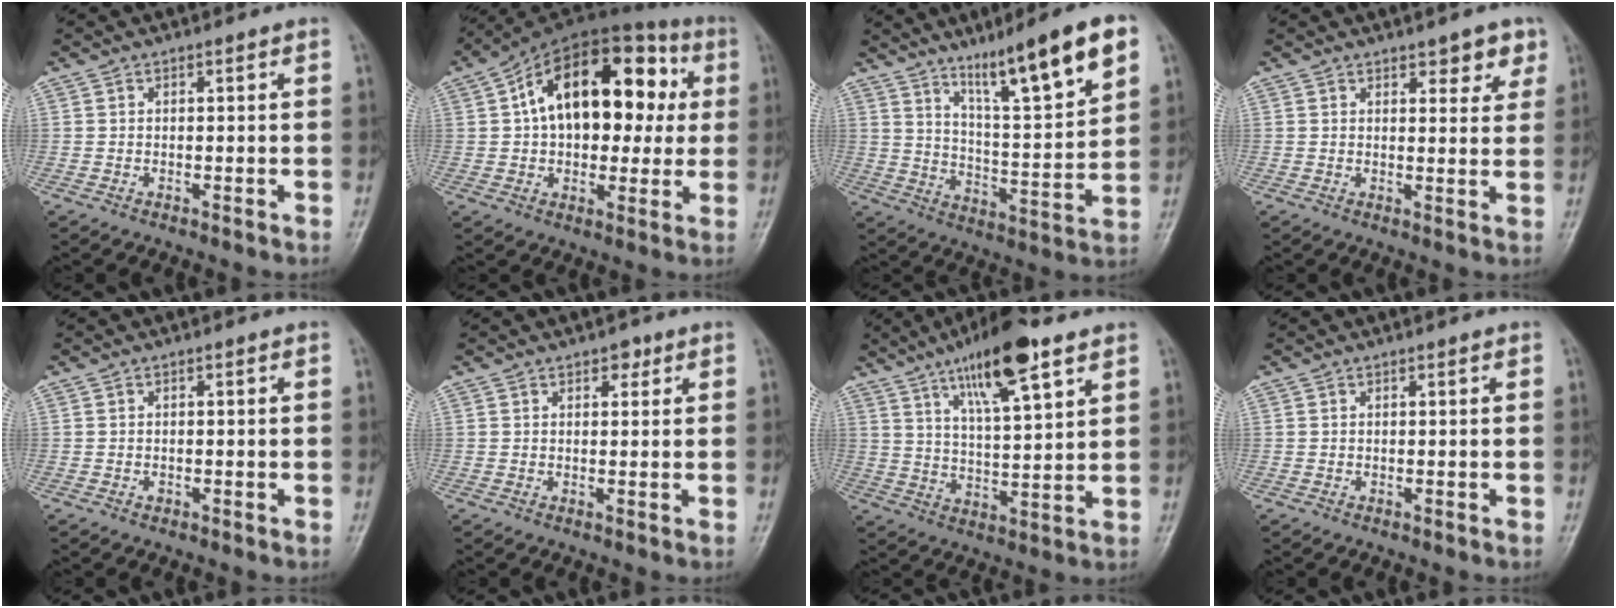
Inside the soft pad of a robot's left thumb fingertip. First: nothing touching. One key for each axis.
{"total": 22.4, "fx": 4.0, "fy": 13.3, "fz": 17.5, "tx": -0.231, "ty": 0.038, "tz": 0.052}
{"total": 17.0, "fx": 10.2, "fy": 2.5, "fz": 13.4, "tx": -0.196, "ty": -0.047, "tz": 0.171}
{"total": 4.5, "fx": 2.9, "fy": 2.3, "fz": 2.6, "tx": -0.003, "ty": -0.014, "tz": 0.034}
{"total": 0.7, "fx": -0.4, "fy": 0.5, "fz": 0.4, "tx": -0.005, "ty": 0.004, "tz": -0.005}
{"total": 2.1, "fx": 1.2, "fy": 1.3, "fz": 1.2, "tx": -0.003, "ty": -0.003, "tz": 0.013}
{"total": 15.0, "fx": 8.7, "fy": 3.7, "fz": 11.7, "tx": -0.182, "ty": -0.031, "tz": 0.148}
{"total": 0.0}